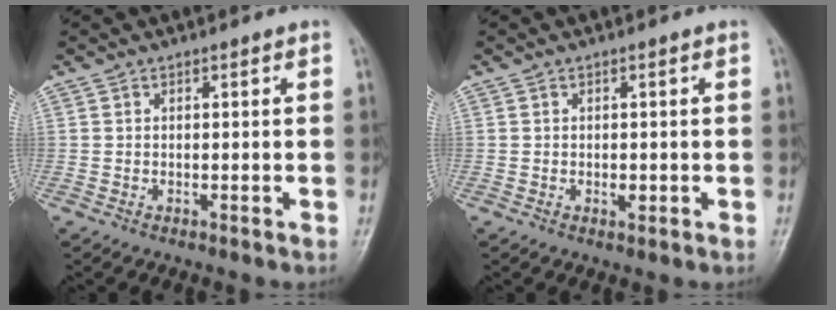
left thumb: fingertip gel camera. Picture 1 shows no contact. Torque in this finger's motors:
{"motor_torque": [-0.14, 0.18, 0.18, 0.12, 0.00]}